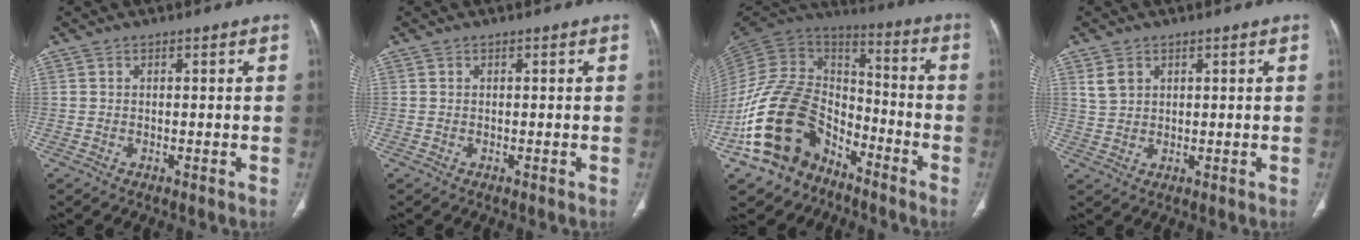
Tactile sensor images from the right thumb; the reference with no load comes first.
{"total": 0.0}
{"total": 22.4, "force": [-12.3, 14.3, 12.1], "torque": [-0.211, 0.087, -0.227]}
{"total": 3.2, "force": [1.7, 2.3, 1.5], "torque": [-0.021, -0.002, 0.044]}